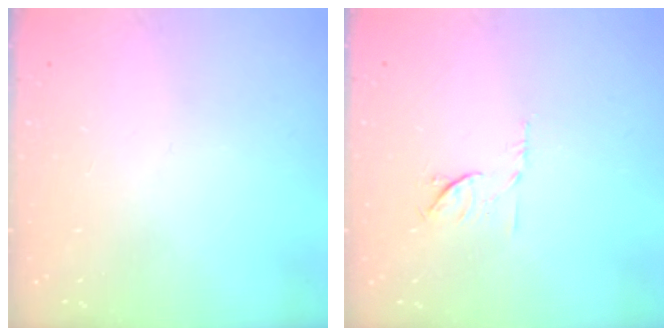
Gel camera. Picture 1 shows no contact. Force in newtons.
{"total": 6.7, "press": 6.6, "slide": 1.1}